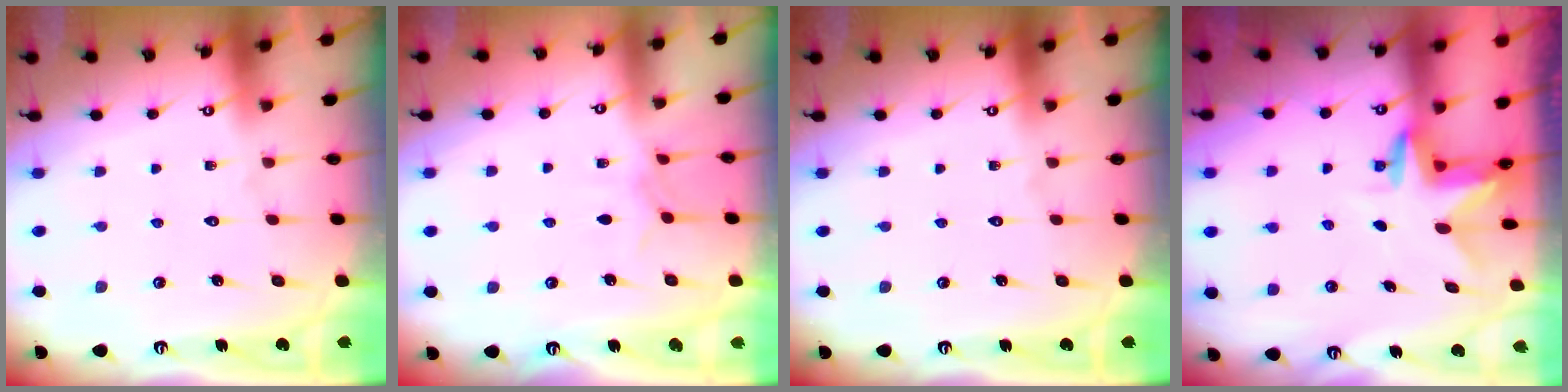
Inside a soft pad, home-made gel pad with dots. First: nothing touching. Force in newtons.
{"total": 3.6, "press": 3.5, "slide": 0.6}
{"total": 0.0}
{"total": 2.8, "press": 2.8, "slide": 0.1}